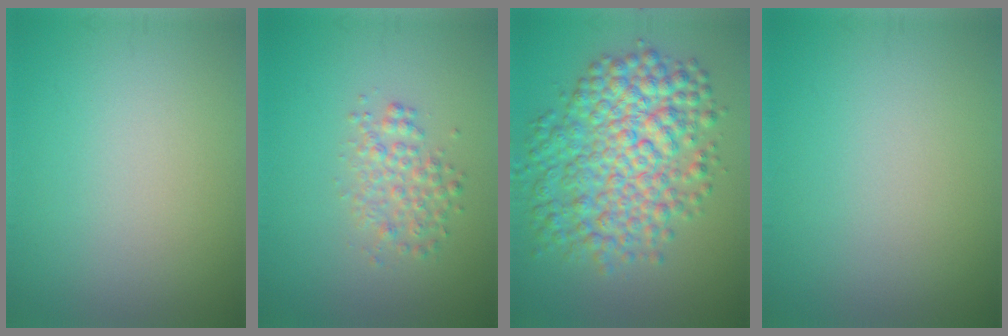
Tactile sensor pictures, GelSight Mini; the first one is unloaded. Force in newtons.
{"total": 2.5, "press": 2.5, "slide": 0.1}
{"total": 8.8, "press": 8.8, "slide": 0.1}
{"total": 0.0}